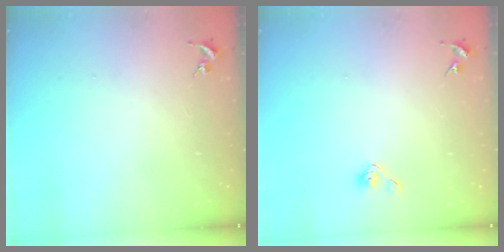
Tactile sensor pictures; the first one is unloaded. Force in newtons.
{"total": 5.3, "press": 4.9, "slide": 2.0}